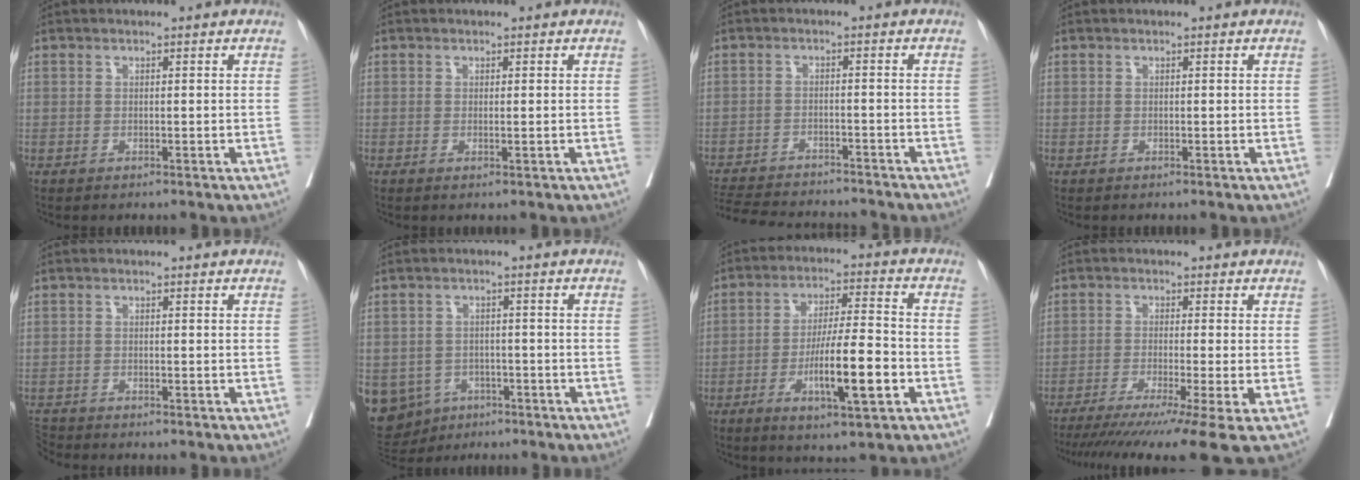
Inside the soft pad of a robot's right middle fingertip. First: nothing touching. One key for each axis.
{"total": 0.8, "fx": -0.1, "fy": -0.1, "fz": 0.8, "tx": -0.016, "ty": -0.003, "tz": 0.000}
{"total": 15.2, "fx": -14.0, "fy": 2.9, "fz": 5.4, "tx": -0.118, "ty": -0.014, "tz": -0.195}
{"total": 0.0}
{"total": 1.9, "fx": -1.9, "fy": -0.1, "fz": -0.2, "tx": 0.005, "ty": -0.012, "tz": -0.035}
{"total": 12.3, "fx": -5.3, "fy": 10.5, "fz": 3.5, "tx": -0.107, "ty": 0.005, "tz": -0.067}
{"total": 11.5, "fx": -4.1, "fy": 1.2, "fz": 10.6, "tx": -0.184, "ty": -0.009, "tz": -0.070}
{"total": 13.8, "fx": -10.3, "fy": -1.4, "fz": 9.1, "tx": -0.115, "ty": -0.040, "tz": -0.161}